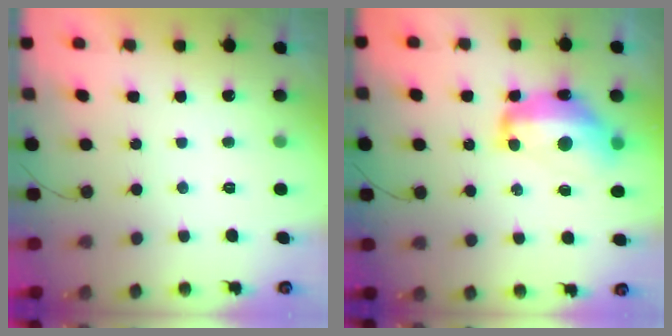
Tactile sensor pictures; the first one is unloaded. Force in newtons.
{"total": 14.2, "press": 14.1, "slide": 1.7}